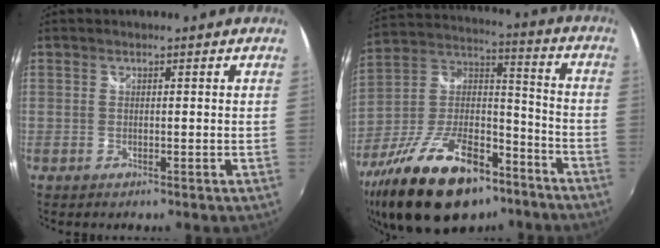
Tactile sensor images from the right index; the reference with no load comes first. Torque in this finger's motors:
{"motor_torque": [1.22, -0.92, 1.05, 0.15]}